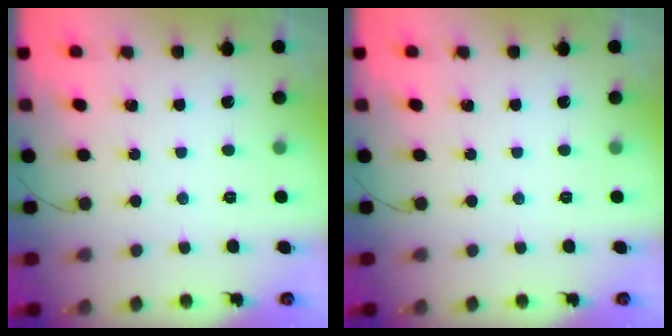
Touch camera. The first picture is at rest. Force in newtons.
{"total": 0.0}